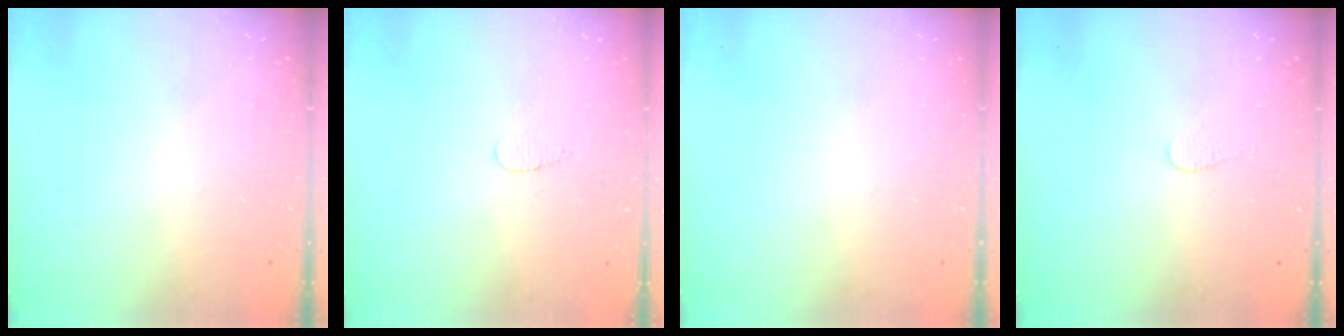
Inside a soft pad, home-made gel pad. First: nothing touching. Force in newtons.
{"total": 2.8, "press": 2.8, "slide": 0.3}
{"total": 0.0}
{"total": 3.0, "press": 3.0, "slide": 0.2}